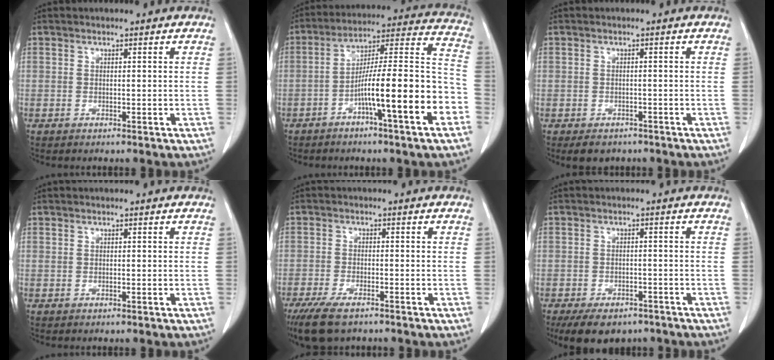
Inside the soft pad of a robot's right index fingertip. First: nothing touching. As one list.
[{"total": 17.7, "force": [-6.4, 0.9, 16.4], "torque": [-0.233, 0.022, -0.102]}, {"total": 3.7, "force": [-2.6, 2.4, 0.9], "torque": [-0.008, 0.002, -0.033]}, {"total": 0.0}, {"total": 7.4, "force": [-5.4, 2.3, 4.5], "torque": [-0.081, -0.014, -0.088]}, {"total": 9.4, "force": [-6.9, 5.2, 3.7], "torque": [-0.055, -0.002, -0.098]}]